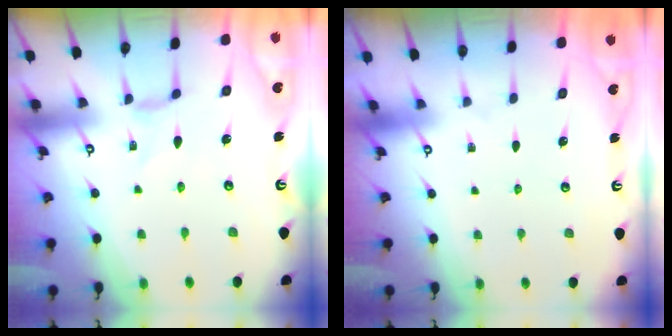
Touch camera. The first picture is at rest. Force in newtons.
{"total": 0.0}